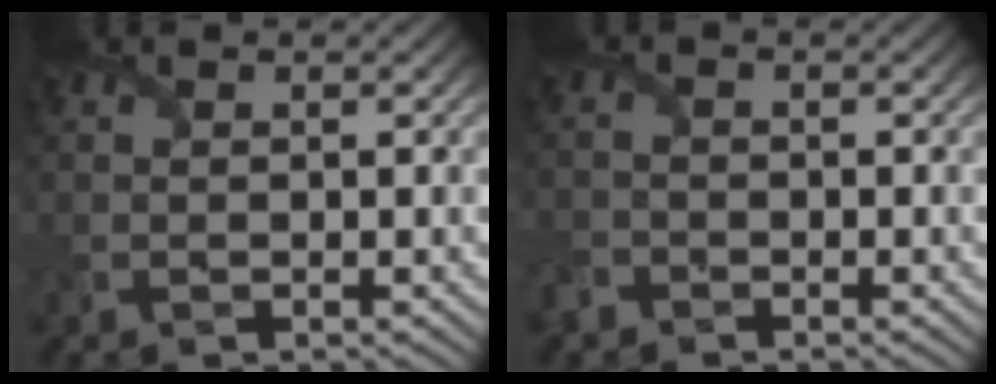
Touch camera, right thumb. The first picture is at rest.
{"total": 2.0, "force": [-1.6, 1.2, 0.5], "torque": [-0.014, -0.003, -0.044]}